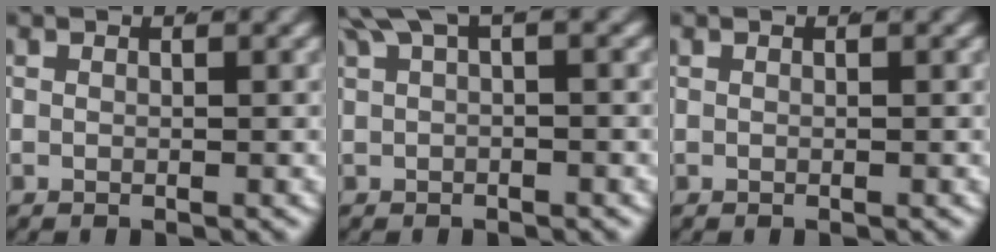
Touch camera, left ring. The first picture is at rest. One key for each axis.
{"total": 2.7, "fx": 1.6, "fy": 0.6, "fz": 2.1, "tx": -0.032, "ty": 0.008, "tz": 0.029}
{"total": 0.0}